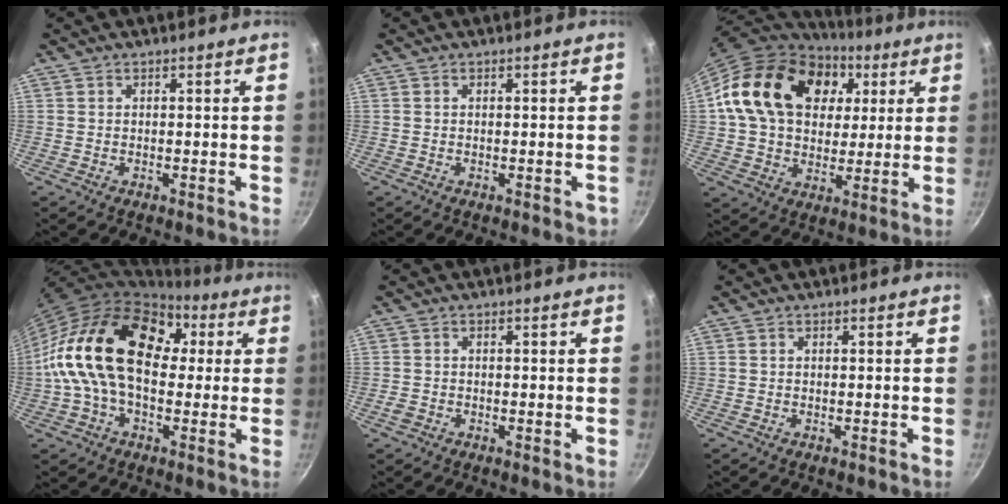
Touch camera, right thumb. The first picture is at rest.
{"total": 1.1, "force": [-0.3, 0.7, 0.8], "torque": [-0.005, 0.002, -0.004]}
{"total": 23.1, "force": [6.1, 17.0, 14.4], "torque": [-0.234, 0.015, 0.100]}
{"total": 22.5, "force": [3.0, 14.8, 16.6], "torque": [-0.264, 0.037, 0.034]}
{"total": 1.5, "force": [-0.5, 1.1, 0.9], "torque": [-0.016, 0.002, -0.012]}
{"total": 0.0}